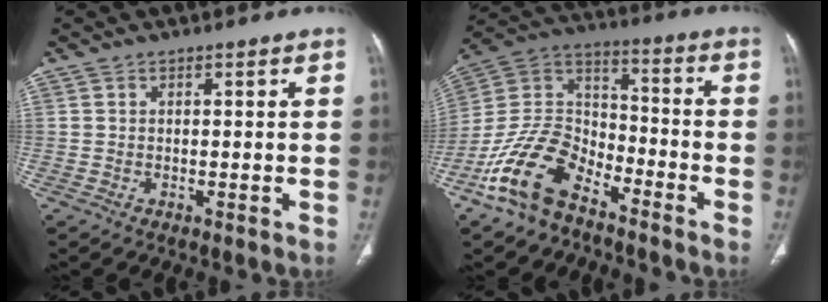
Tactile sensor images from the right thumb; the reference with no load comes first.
{"total": 15.9, "force": [-10.2, 8.7, 8.6], "torque": [-0.158, 0.076, -0.201]}